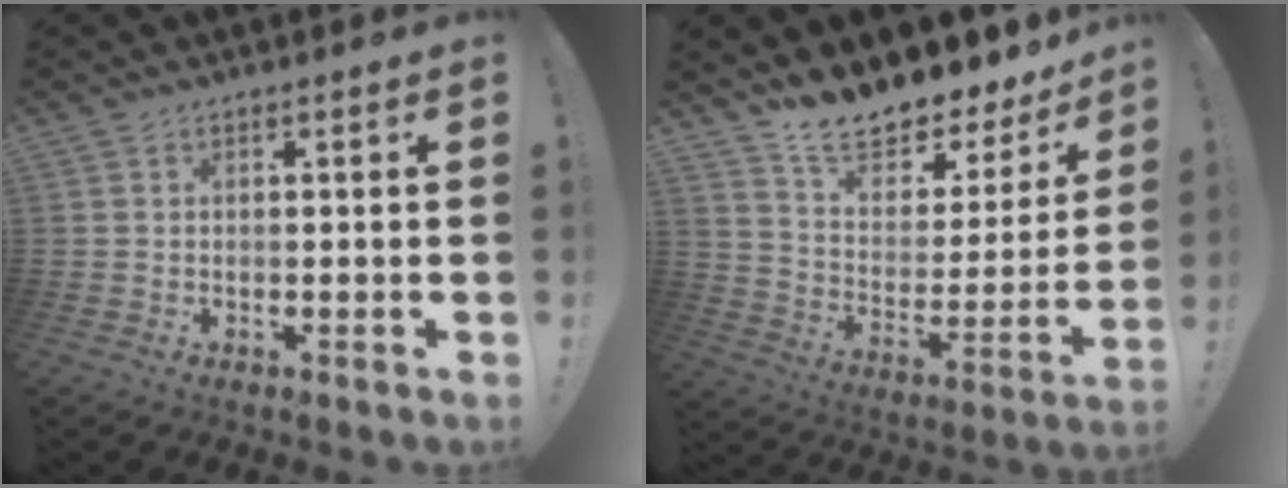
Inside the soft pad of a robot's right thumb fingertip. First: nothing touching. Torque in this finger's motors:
{"motor_torque": [0.07, 0.34, 0.29, 0.28, 0.01]}